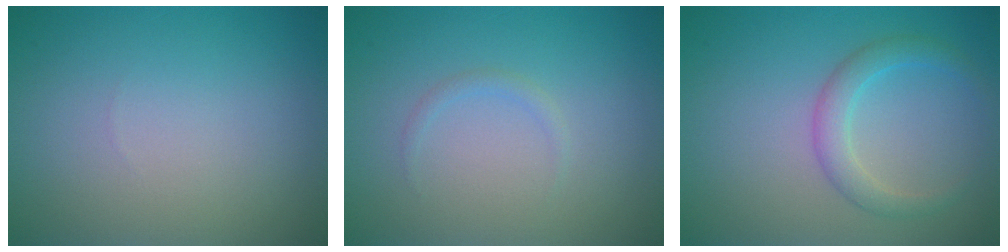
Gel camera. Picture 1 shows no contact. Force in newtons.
{"total": 0.7, "press": 0.7, "slide": 0.1}
{"total": 2.4, "press": 2.4, "slide": 0.1}